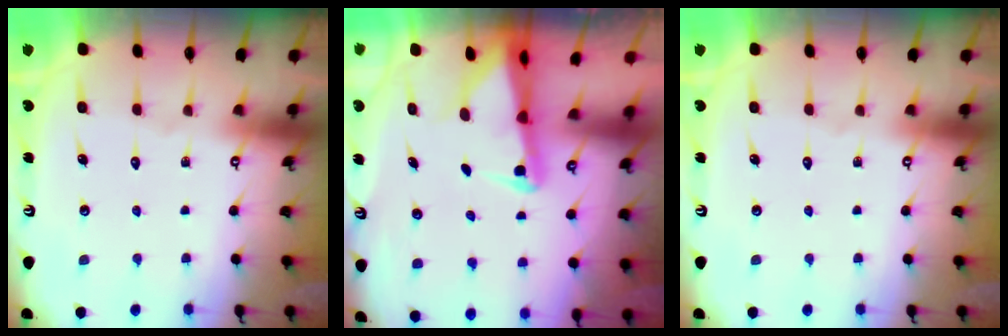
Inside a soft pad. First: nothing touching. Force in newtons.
{"total": 2.7, "press": 2.7, "slide": 0.5}
{"total": 0.0}